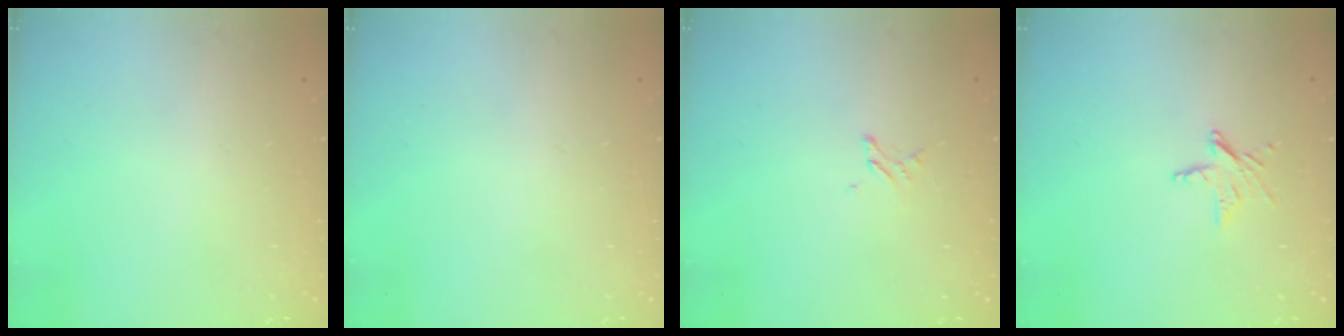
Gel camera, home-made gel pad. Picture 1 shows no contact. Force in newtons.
{"total": 0.0}
{"total": 1.2, "press": 1.2, "slide": 0.1}
{"total": 5.1, "press": 5.1, "slide": 0.5}